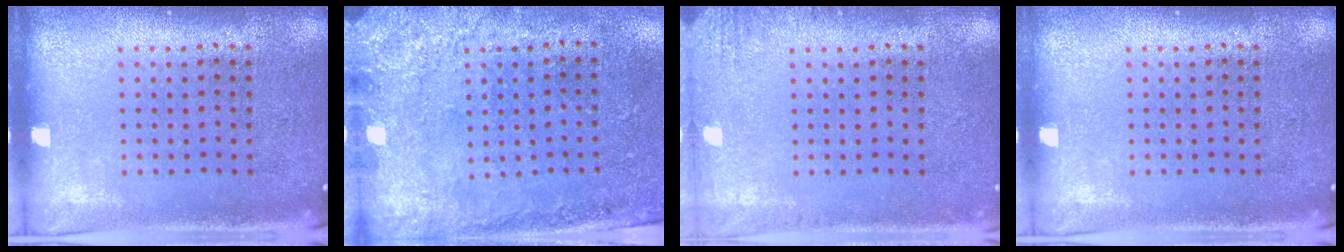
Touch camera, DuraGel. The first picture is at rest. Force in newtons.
{"total": 2.6, "press": 2.1, "slide": 1.5}
{"total": 1.5, "press": 1.5, "slide": 0.2}
{"total": 0.0}